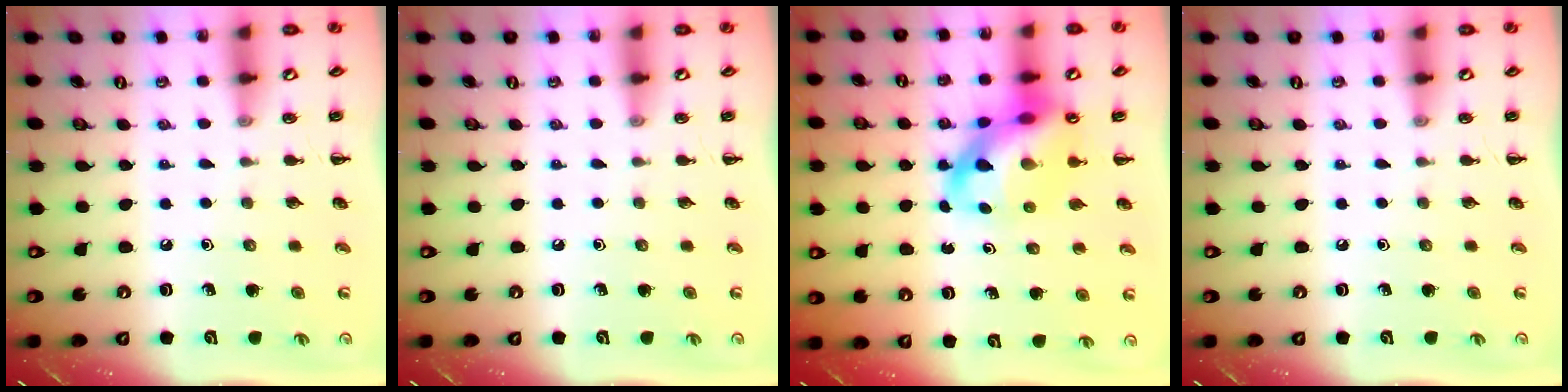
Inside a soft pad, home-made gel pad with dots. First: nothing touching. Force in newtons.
{"total": 0.0}
{"total": 13.8, "press": 13.3, "slide": 3.7}
{"total": 0.0}